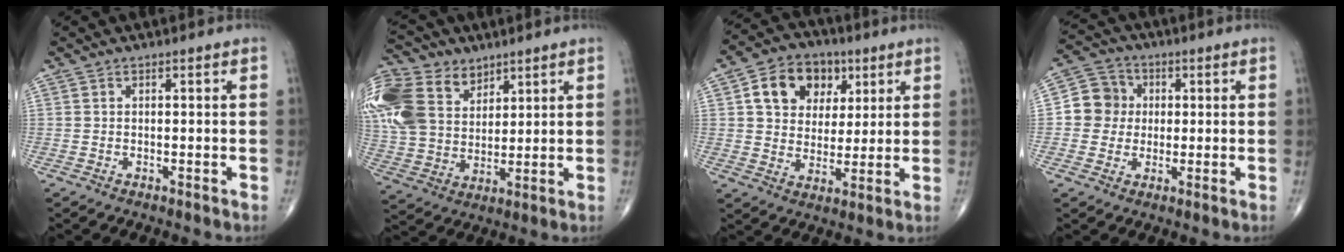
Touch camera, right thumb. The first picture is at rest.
{"total": 21.5, "force": [9.6, 15.1, 12.0], "torque": [-0.290, 0.016, 0.190]}
{"total": 12.4, "force": [4.6, 9.5, 6.5], "torque": [-0.069, -0.005, 0.075]}
{"total": 7.5, "force": [0.4, 7.2, 2.2], "torque": [-0.009, 0.013, -0.005]}